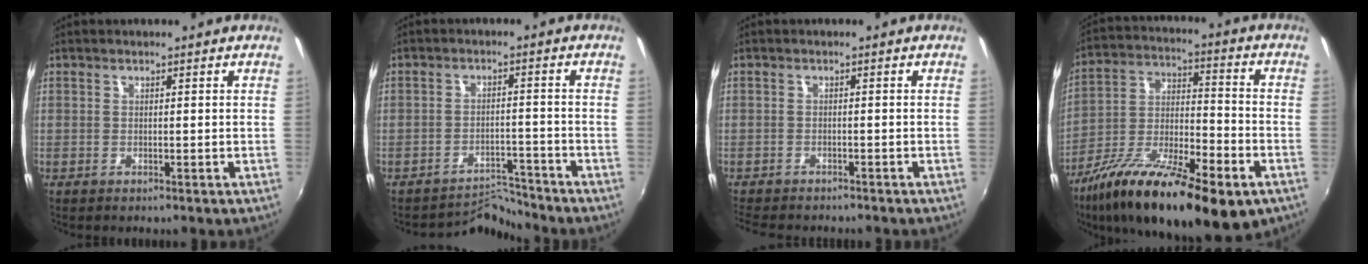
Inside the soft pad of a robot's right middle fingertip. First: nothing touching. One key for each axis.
{"total": 5.0, "fx": -4.8, "fy": -0.2, "fz": -1.4, "tx": 0.012, "ty": 0.017, "tz": -0.076}
{"total": 5.4, "fx": -4.9, "fy": 1.7, "fz": 1.6, "tx": -0.051, "ty": -0.013, "tz": -0.080}
{"total": 25.2, "fx": -14.4, "fy": 8.4, "fz": 18.8, "tx": -0.330, "ty": -0.030, "tz": -0.237}